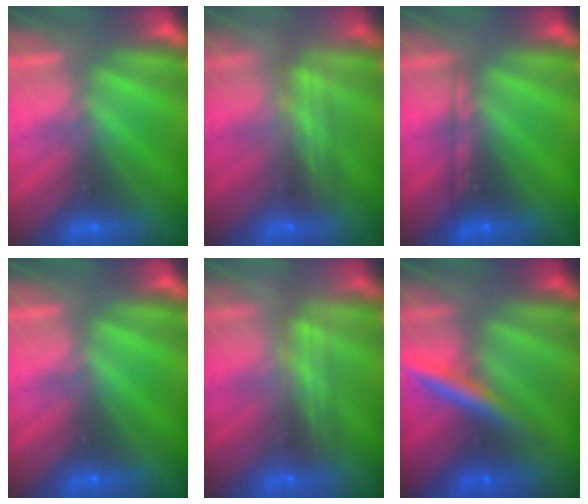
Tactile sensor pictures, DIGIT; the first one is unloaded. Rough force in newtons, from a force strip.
{"total": 2.4}
{"total": 2.2}
{"total": 0.0}
{"total": 2.4}
{"total": 2.4}